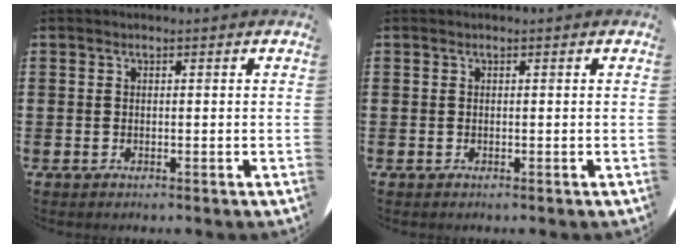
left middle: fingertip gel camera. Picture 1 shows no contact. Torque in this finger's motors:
{"motor_torque": [0.00, -0.05, 0.00, 0.00]}